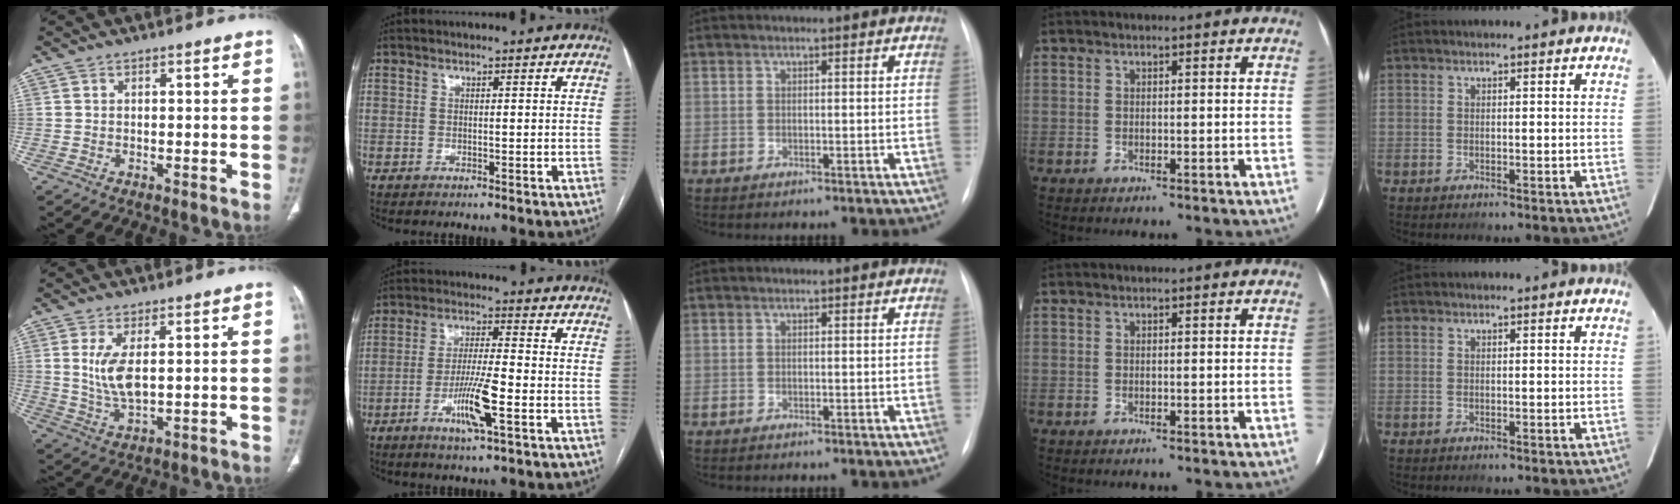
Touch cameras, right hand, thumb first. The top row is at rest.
{"thumb": {"total": 7.0, "force": [1.2, 2.9, 6.2], "torque": [-0.135, -0.014, 0.032]}, "index": {"total": 8.4, "force": [-3.3, 0.5, 7.7], "torque": [-0.147, -0.009, -0.060]}}